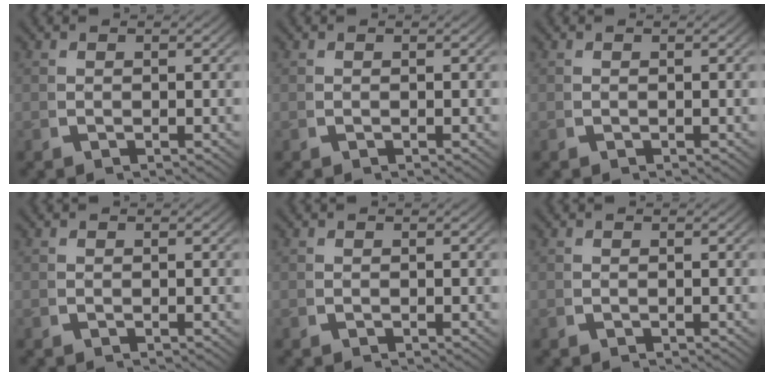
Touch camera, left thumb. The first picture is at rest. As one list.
[{"total": 0.0}, {"total": 0.0}, {"total": 0.0}, {"total": 0.0}, {"total": 0.0}]